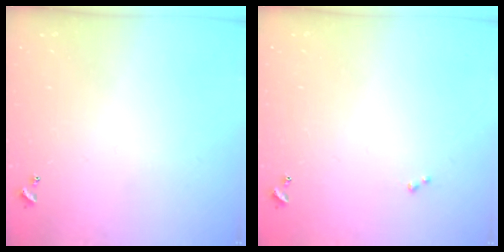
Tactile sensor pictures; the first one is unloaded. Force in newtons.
{"total": 0.0}